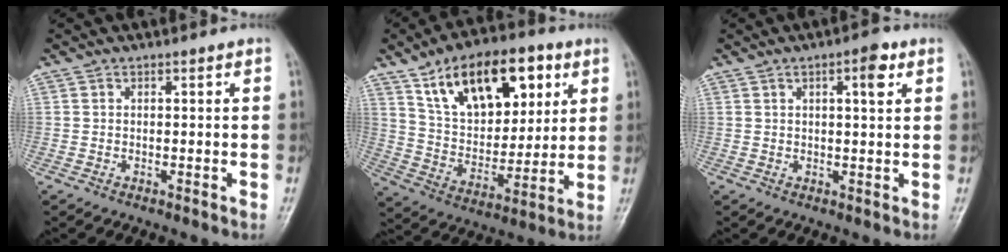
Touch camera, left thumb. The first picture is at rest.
{"total": 20.5, "force": [9.8, 11.3, 14.1], "torque": [-0.172, -0.032, 0.171]}
{"total": 4.2, "force": [1.9, 1.3, 3.6], "torque": [-0.046, -0.003, 0.025]}